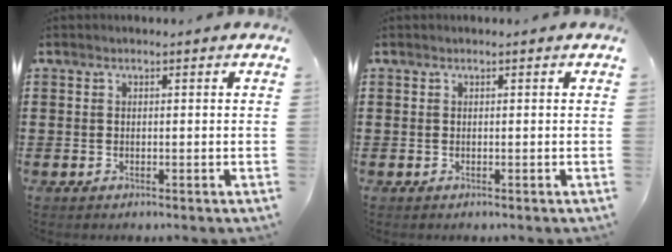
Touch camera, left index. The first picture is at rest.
{"total": 0.0}